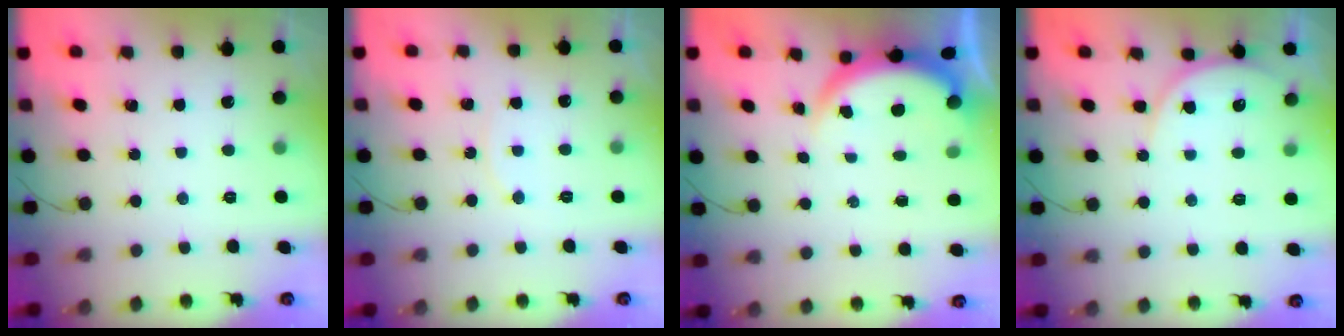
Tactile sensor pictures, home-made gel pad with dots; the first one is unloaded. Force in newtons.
{"total": 3.8, "press": 3.8, "slide": 0.4}
{"total": 3.9, "press": 3.9, "slide": 0.2}
{"total": 7.0, "press": 7.0, "slide": 0.3}